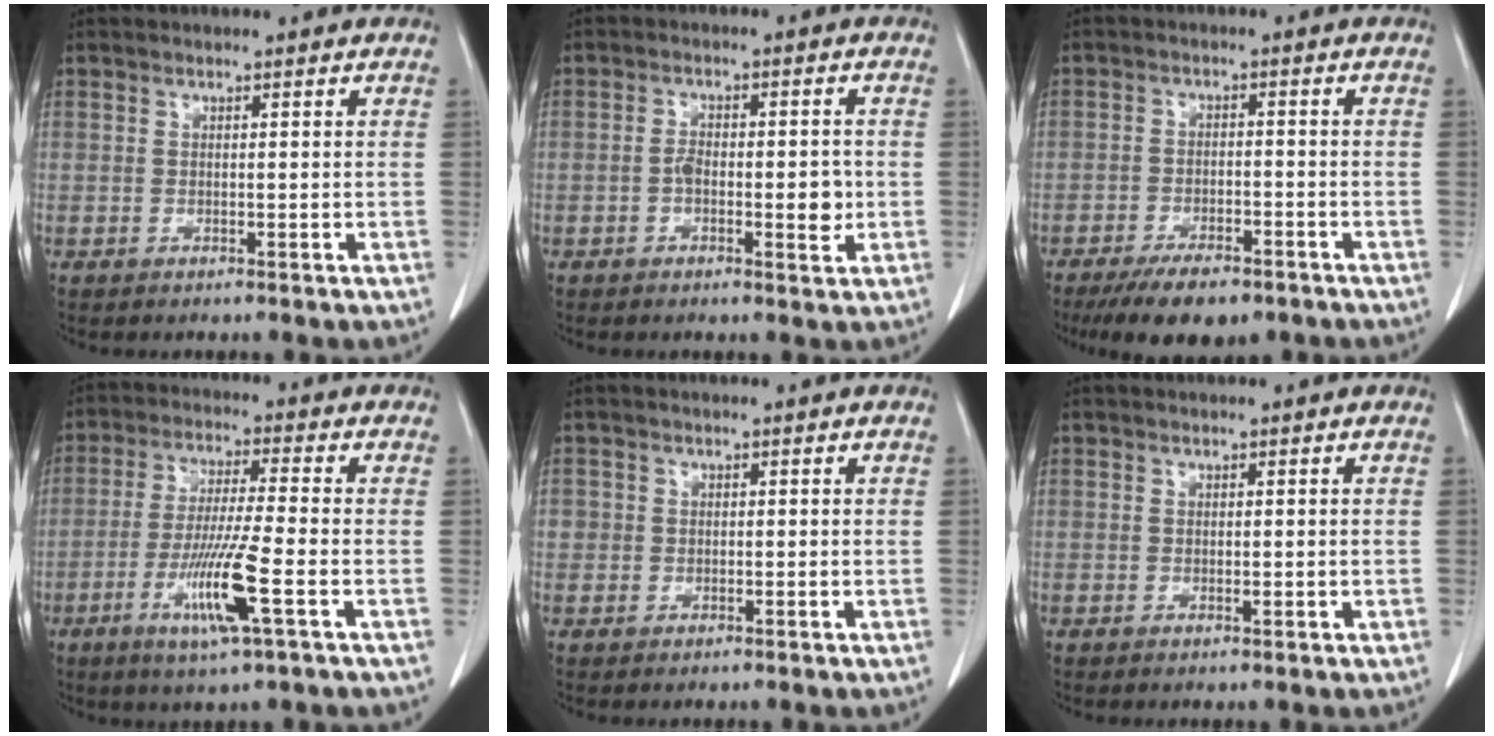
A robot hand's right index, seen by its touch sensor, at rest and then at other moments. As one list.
[{"total": 5.6, "force": [-1.2, 2.2, 5.0], "torque": [-0.073, 0.002, -0.016]}, {"total": 8.8, "force": [-6.5, 3.3, 5.0], "torque": [-0.076, -0.008, -0.103]}, {"total": 10.3, "force": [-3.8, -0.3, 9.6], "torque": [-0.187, -0.019, -0.073]}, {"total": 1.5, "force": [0.0, 1.5, 0.3], "torque": [0.004, 0.004, -0.001]}, {"total": 0.7, "force": [0.0, 0.3, 0.6], "torque": [-0.010, -0.002, 0.001]}]